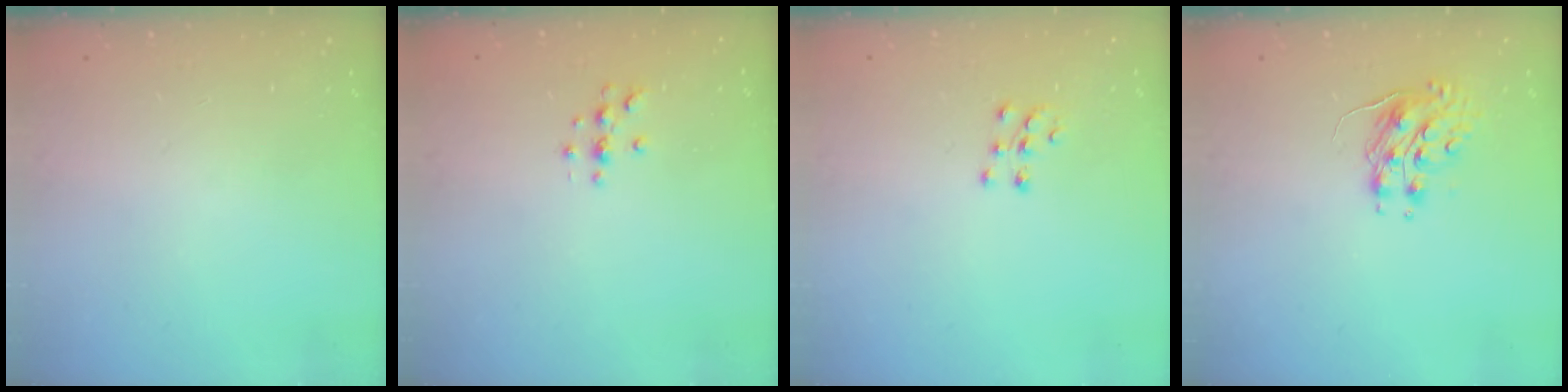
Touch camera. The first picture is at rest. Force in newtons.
{"total": 3.3, "press": 3.3, "slide": 0.4}
{"total": 7.6, "press": 7.6, "slide": 0.5}
{"total": 8.5, "press": 8.4, "slide": 0.6}